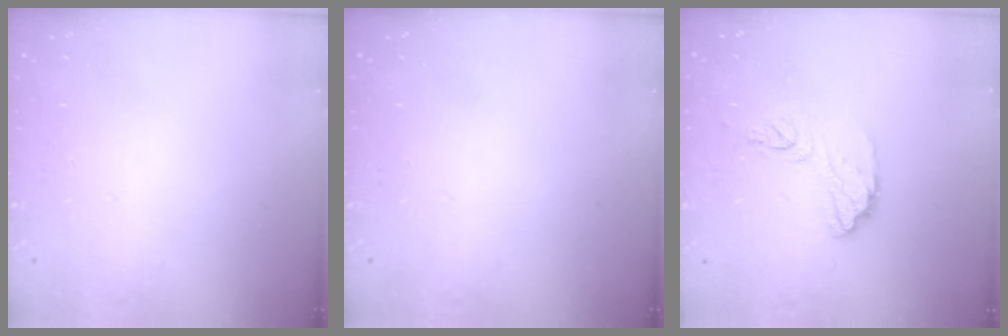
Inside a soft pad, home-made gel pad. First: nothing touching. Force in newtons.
{"total": 0.0}
{"total": 10.1, "press": 10.0, "slide": 0.8}